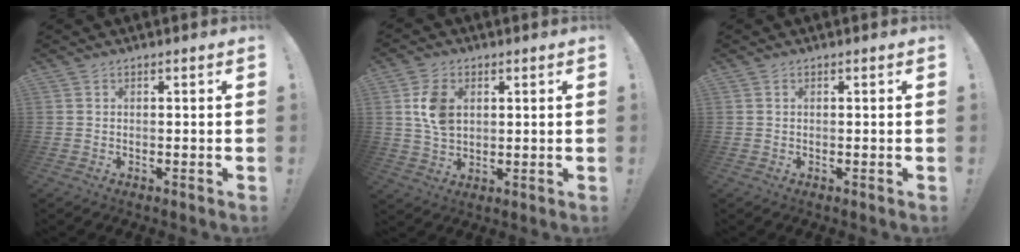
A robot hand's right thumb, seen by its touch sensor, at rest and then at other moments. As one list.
[{"total": 9.1, "force": [2.2, 6.4, 6.1], "torque": [-0.110, 0.003, 0.043]}, {"total": 0.0}]